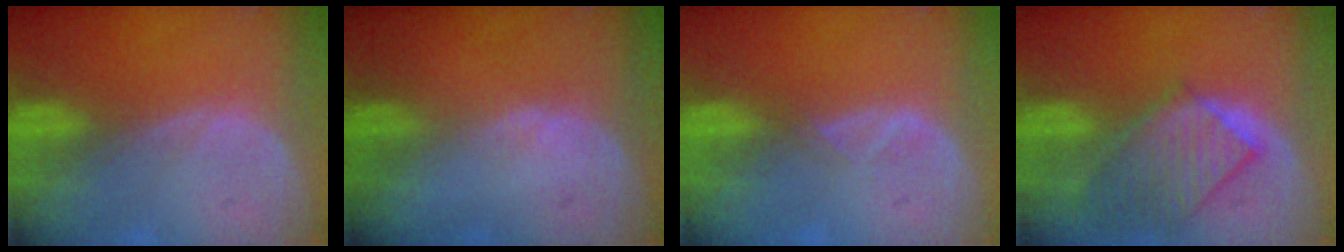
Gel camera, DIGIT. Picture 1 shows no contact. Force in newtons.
{"total": 1.0, "press": 0.7, "slide": 0.6}
{"total": 1.3, "press": 1.2, "slide": 0.7}
{"total": 9.6, "press": 8.4, "slide": 4.6}